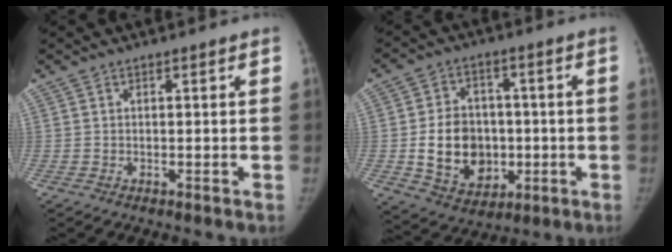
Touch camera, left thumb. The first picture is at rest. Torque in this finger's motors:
{"motor_torque": [0.43, 1.00, 0.77, -0.64, 0.43]}